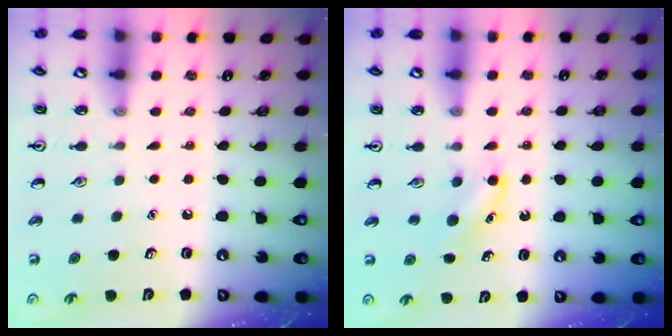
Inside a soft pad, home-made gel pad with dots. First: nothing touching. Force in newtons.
{"total": 4.1, "press": 3.9, "slide": 1.3}